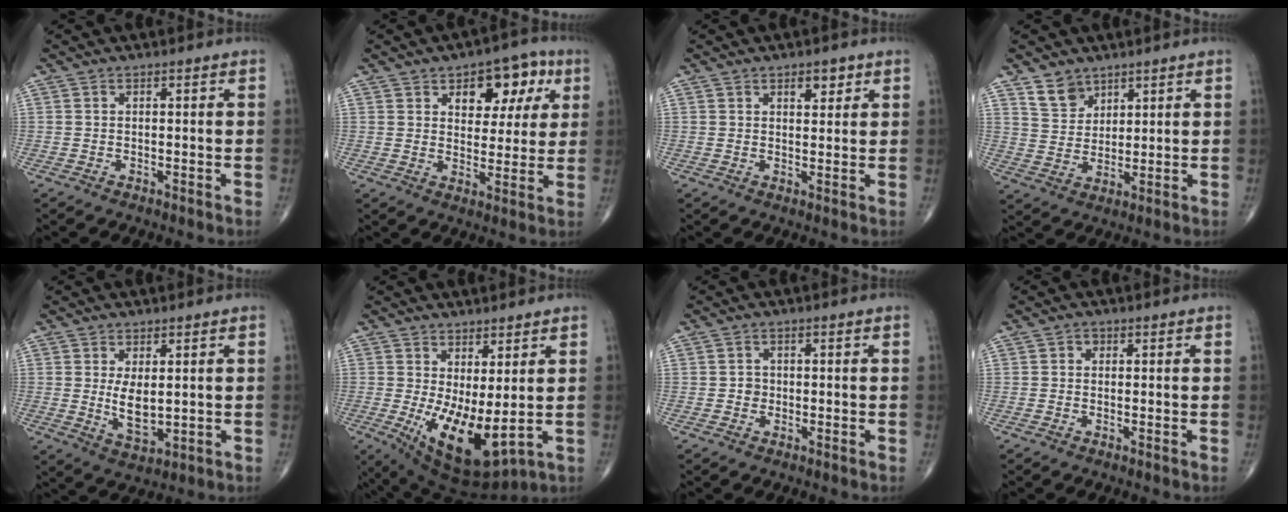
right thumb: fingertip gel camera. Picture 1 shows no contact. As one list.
[{"total": 11.1, "force": [4.8, 6.6, 7.6], "torque": [-0.056, -0.010, 0.062]}, {"total": 3.1, "force": [1.8, 1.6, 1.9], "torque": [-0.014, -0.010, 0.027]}, {"total": 5.4, "force": [3.9, 3.4, 1.4], "torque": [-0.006, -0.031, 0.081]}, {"total": 5.8, "force": [0.7, 2.8, 5.0], "torque": [-0.078, -0.019, 0.023]}, {"total": 11.7, "force": [-0.2, 4.6, 10.8], "torque": [-0.184, -0.027, 0.018]}, {"total": 1.4, "force": [-0.2, 1.3, 0.5], "torque": [0.001, 0.005, -0.006]}, {"total": 0.8, "force": [0.1, 0.8, 0.3], "torque": [0.002, 0.003, -0.002]}]